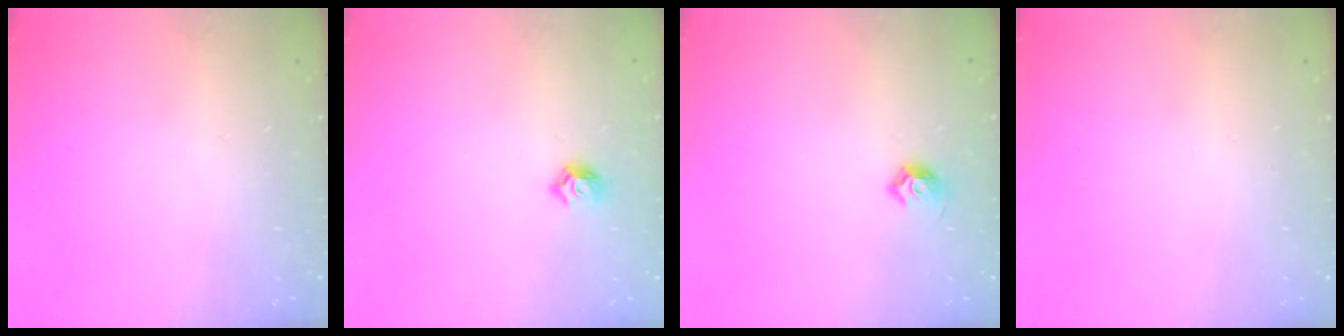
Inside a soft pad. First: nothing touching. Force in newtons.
{"total": 5.6, "press": 5.6, "slide": 0.8}
{"total": 5.6, "press": 5.5, "slide": 1.3}
{"total": 0.0}